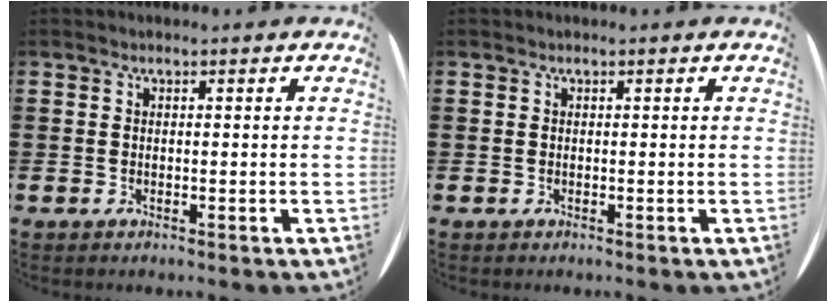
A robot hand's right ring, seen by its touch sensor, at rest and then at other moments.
{"total": 0.0}